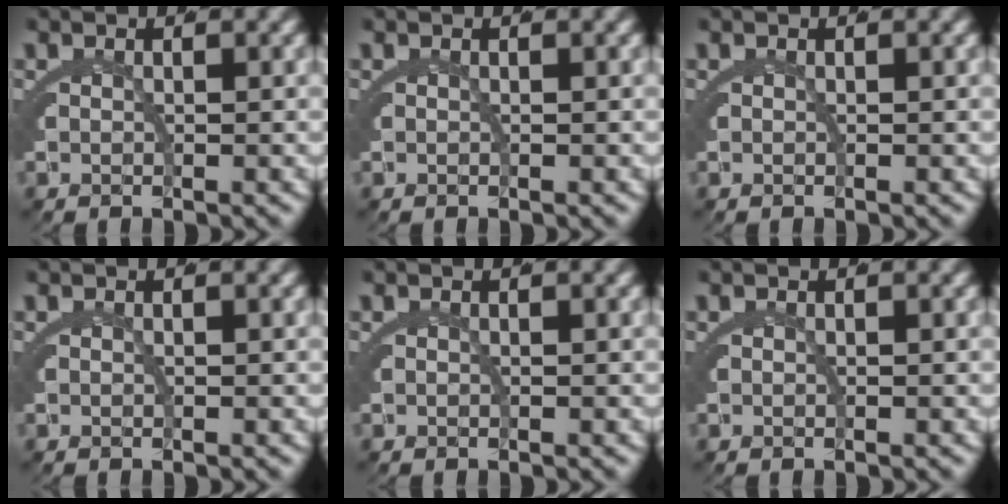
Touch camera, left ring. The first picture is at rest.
{"total": 0.0}
{"total": 0.0}
{"total": 0.0}
{"total": 0.0}
{"total": 0.0}